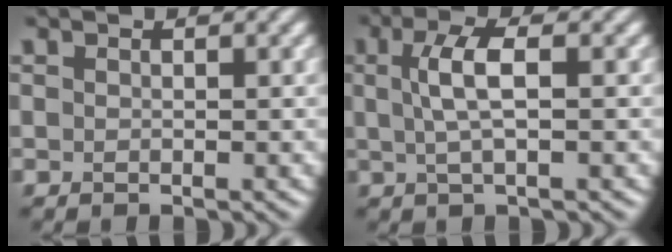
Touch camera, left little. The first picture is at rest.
{"total": 3.5, "force": [0.5, 0.9, 3.3], "torque": [-0.068, 0.006, 0.009]}